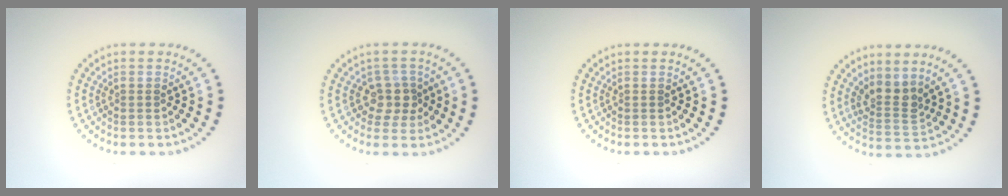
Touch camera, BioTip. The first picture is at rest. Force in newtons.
{"total": 2.4, "press": 2.1, "slide": 1.2}
{"total": 0.0}
{"total": 2.6, "press": 1.9, "slide": 1.8}